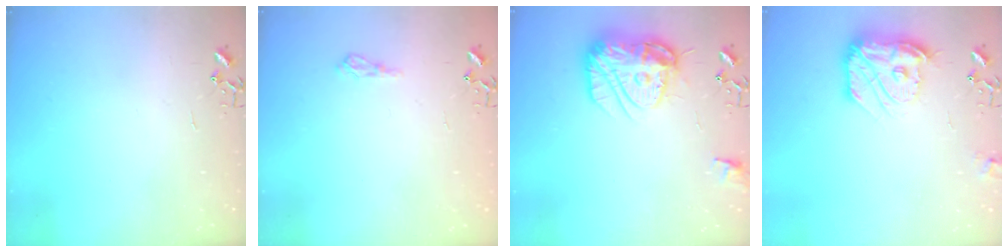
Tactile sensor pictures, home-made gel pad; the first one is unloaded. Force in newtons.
{"total": 6.7, "press": 6.7, "slide": 0.8}
{"total": 17.8, "press": 17.8, "slide": 1.7}
{"total": 15.7, "press": 15.6, "slide": 1.4}